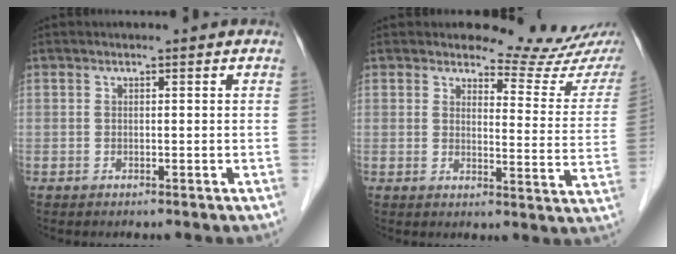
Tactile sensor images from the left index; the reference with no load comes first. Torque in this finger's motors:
{"motor_torque": [0.00, -0.56, 0.11, 0.00]}